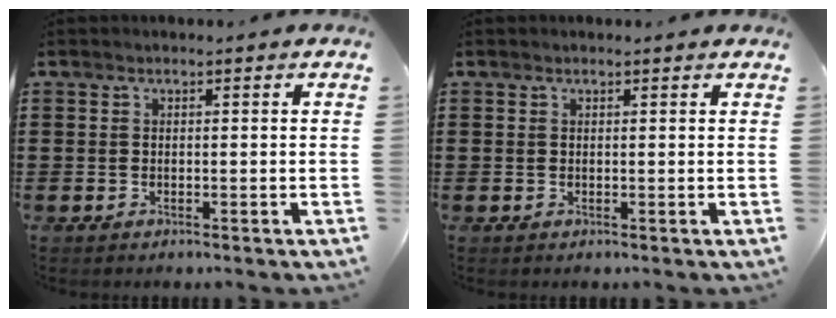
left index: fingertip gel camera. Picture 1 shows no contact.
{"total": 0.6, "force": [0.4, 0.0, 0.3], "torque": [-0.008, -0.001, 0.009]}